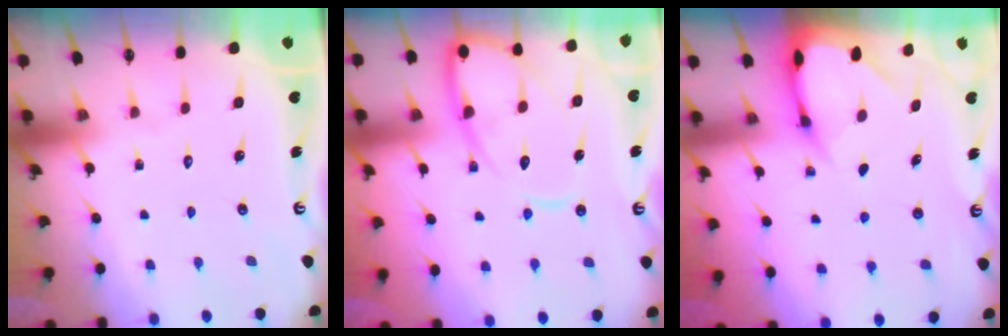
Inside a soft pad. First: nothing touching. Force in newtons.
{"total": 11.9, "press": 11.8, "slide": 1.2}
{"total": 4.6, "press": 4.5, "slide": 0.7}